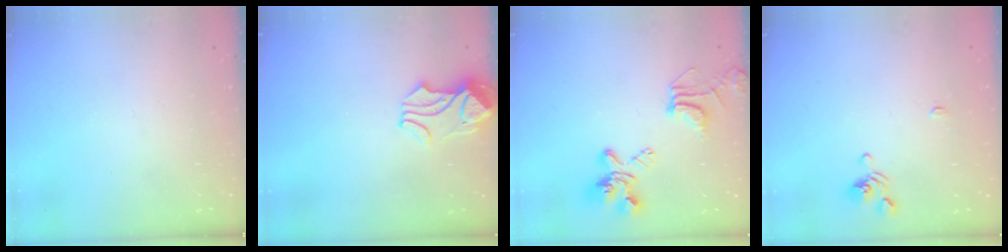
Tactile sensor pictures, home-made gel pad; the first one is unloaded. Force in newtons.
{"total": 1.9, "press": 1.7, "slide": 1.0}
{"total": 9.0, "press": 8.9, "slide": 1.8}
{"total": 2.2, "press": 2.2, "slide": 0.4}